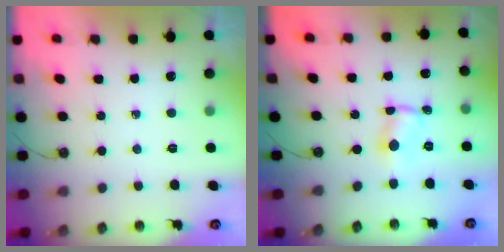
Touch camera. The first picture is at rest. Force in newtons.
{"total": 3.3, "press": 1.1, "slide": 3.1}